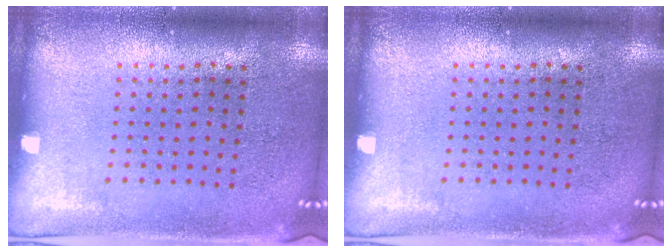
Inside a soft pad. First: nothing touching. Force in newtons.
{"total": 0.0}